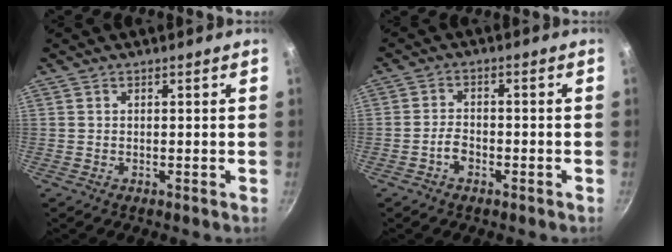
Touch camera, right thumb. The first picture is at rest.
{"total": 3.2, "force": [-1.8, 1.9, 1.9], "torque": [-0.029, 0.021, -0.033]}